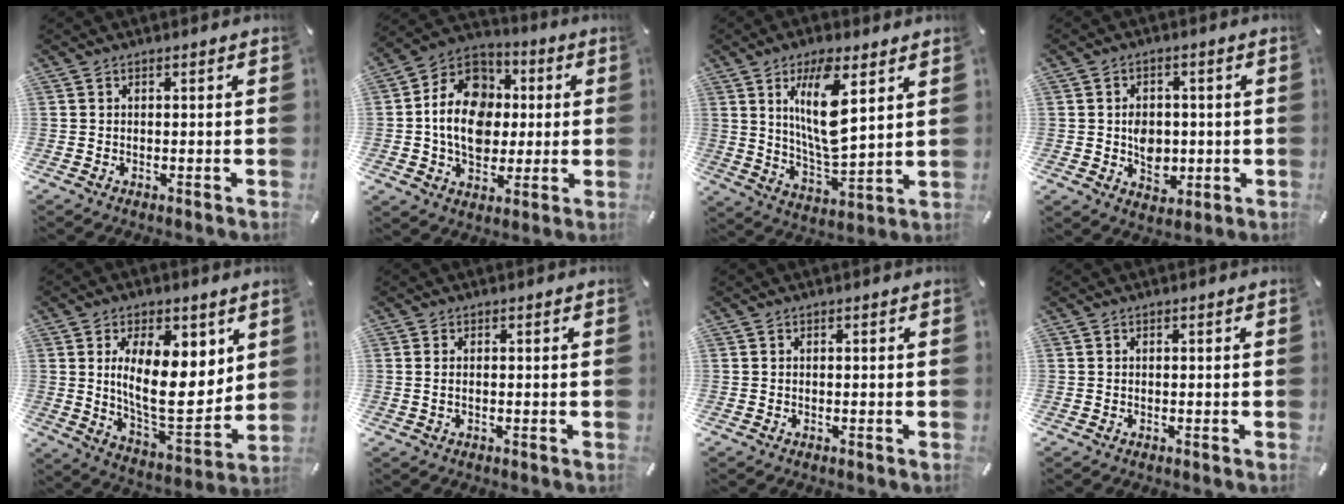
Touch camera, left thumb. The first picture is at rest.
{"total": 15.2, "force": [-0.7, 12.6, 8.4], "torque": [-0.172, 0.017, -0.012]}
{"total": 14.4, "force": [6.1, 5.0, 12.1], "torque": [-0.243, -0.024, 0.100]}
{"total": 7.1, "force": [-0.7, 5.8, 4.1], "torque": [-0.057, 0.005, -0.011]}
{"total": 16.8, "force": [4.1, 8.5, 13.9], "torque": [-0.220, -0.034, 0.068]}
{"total": 1.3, "force": [0.2, 0.2, 1.3], "torque": [-0.026, -0.003, 0.003]}
{"total": 0.0}
{"total": 0.0}